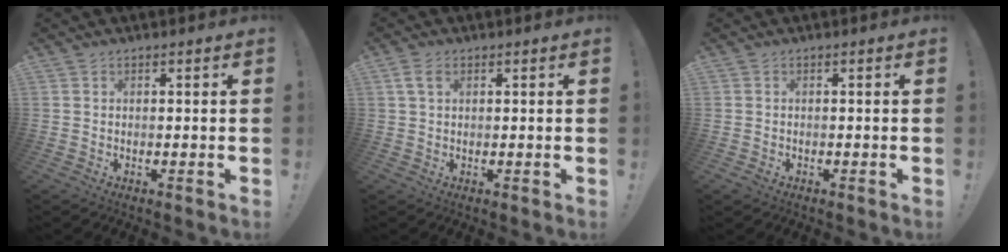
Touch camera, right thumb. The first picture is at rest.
{"total": 3.6, "force": [1.5, 1.9, 2.7], "torque": [-0.051, 0.004, 0.028]}
{"total": 1.3, "force": [-0.9, 0.8, 0.5], "torque": [-0.007, 0.005, -0.015]}